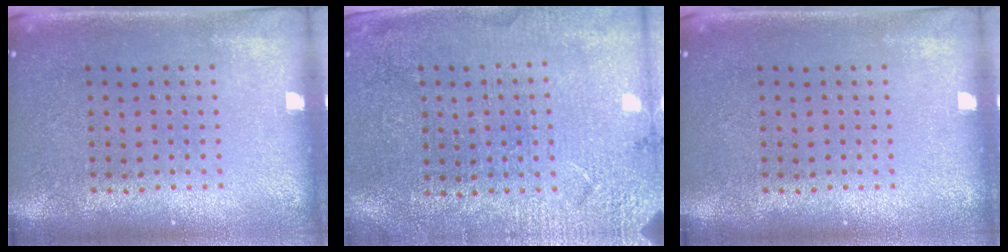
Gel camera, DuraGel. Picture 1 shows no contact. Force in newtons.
{"total": 2.9, "press": 2.9, "slide": 0.3}
{"total": 0.0}